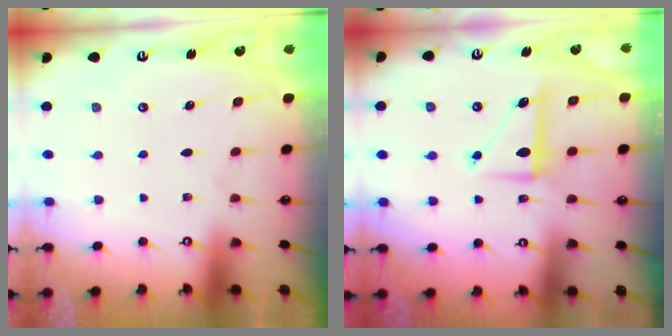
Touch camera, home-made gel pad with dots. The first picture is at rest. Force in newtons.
{"total": 7.7, "press": 7.6, "slide": 1.2}